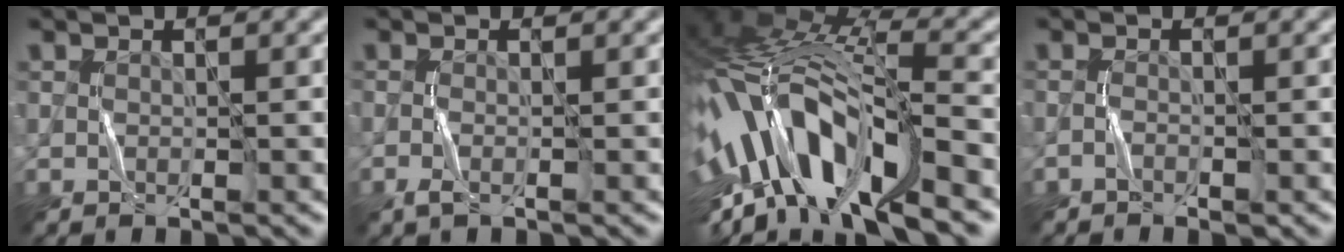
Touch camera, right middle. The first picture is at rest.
{"total": 1.4, "force": [-0.7, 0.3, 1.1], "torque": [-0.028, 0.001, -0.017]}
{"total": 13.8, "force": [-4.2, 5.6, 11.9], "torque": [-0.226, 0.017, -0.074]}
{"total": 1.0, "force": [-0.7, 0.2, 0.6], "torque": [-0.015, 0.002, -0.015]}